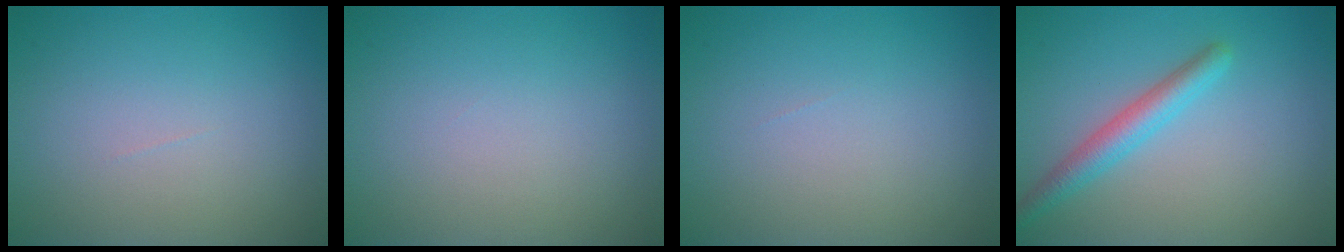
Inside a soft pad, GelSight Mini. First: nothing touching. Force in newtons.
{"total": 0.0}
{"total": 0.0}
{"total": 2.9, "press": 2.9, "slide": 0.2}